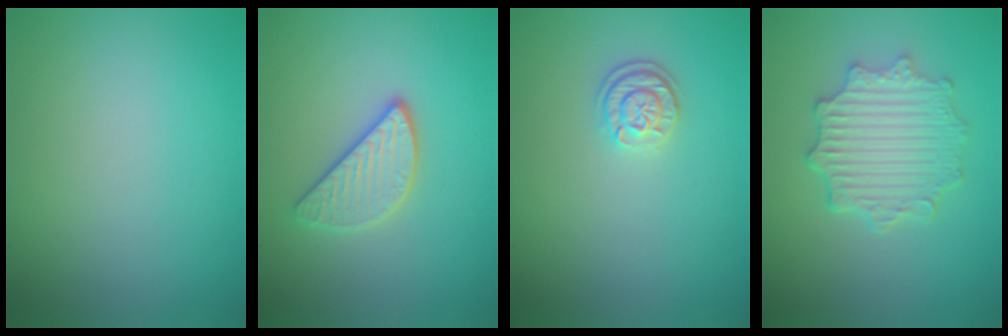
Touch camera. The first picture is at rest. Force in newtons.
{"total": 2.9, "press": 2.7, "slide": 1.2}
{"total": 1.8, "press": 1.5, "slide": 0.9}
{"total": 5.2, "press": 4.2, "slide": 3.0}